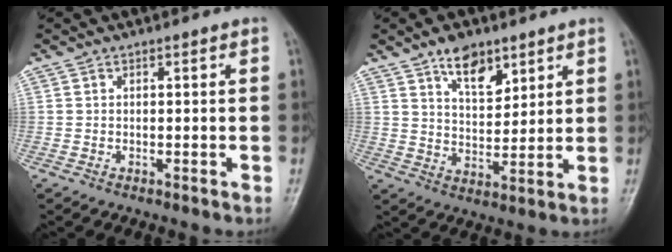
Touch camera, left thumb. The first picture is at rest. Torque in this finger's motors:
{"motor_torque": [0.14, 0.28, 0.65, -0.46, 0.05]}